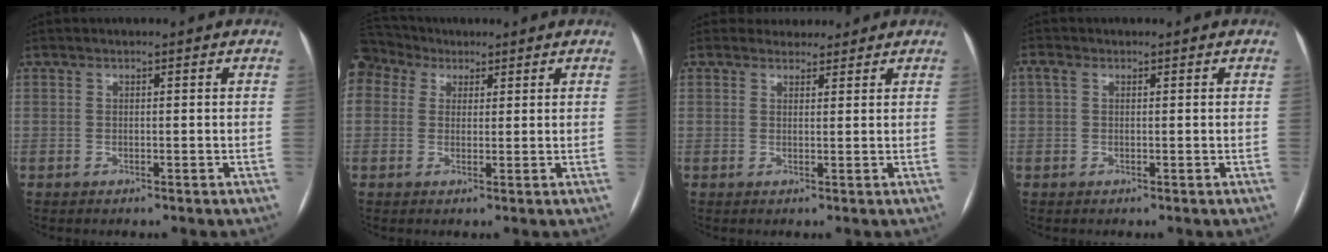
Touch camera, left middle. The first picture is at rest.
{"total": 6.7, "force": [4.4, 4.8, 1.7], "torque": [-0.044, 0.046, 0.091]}
{"total": 3.0, "force": [2.7, 1.4, -0.2], "torque": [0.008, 0.008, 0.036]}
{"total": 1.3, "force": [0.5, 0.8, 0.9], "torque": [-0.027, 0.017, 0.012]}